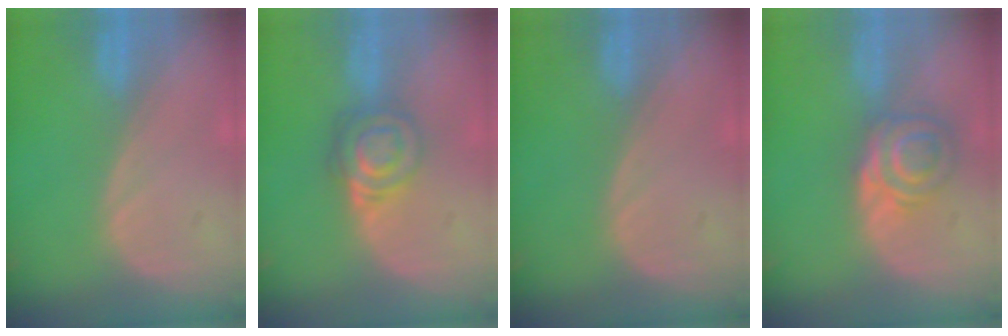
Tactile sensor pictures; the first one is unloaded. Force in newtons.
{"total": 6.6, "press": 5.6, "slide": 3.4}
{"total": 0.0}
{"total": 5.8, "press": 5.4, "slide": 2.1}